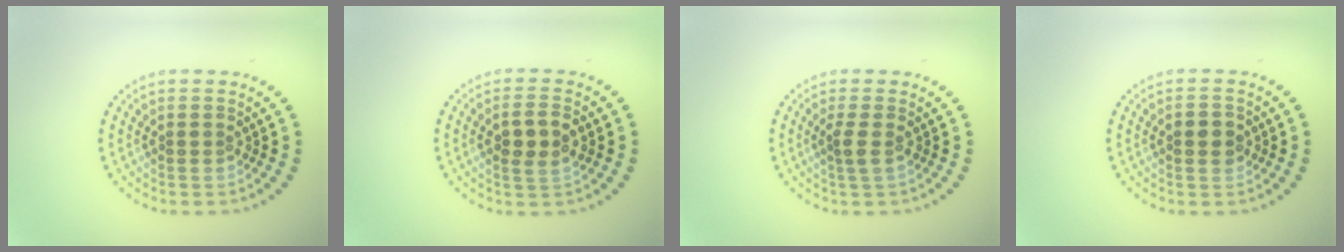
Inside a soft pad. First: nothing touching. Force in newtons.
{"total": 2.6, "press": 2.6, "slide": 0.3}
{"total": 1.2, "press": 1.0, "slide": 0.6}
{"total": 1.8, "press": 1.8, "slide": 0.1}